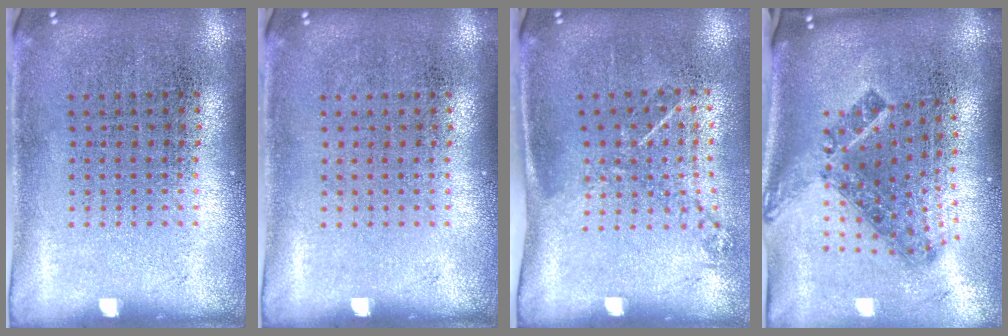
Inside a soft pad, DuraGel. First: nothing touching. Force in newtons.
{"total": 0.0}
{"total": 1.2, "press": 0.8, "slide": 0.8}
{"total": 1.7, "press": 1.2, "slide": 1.1}